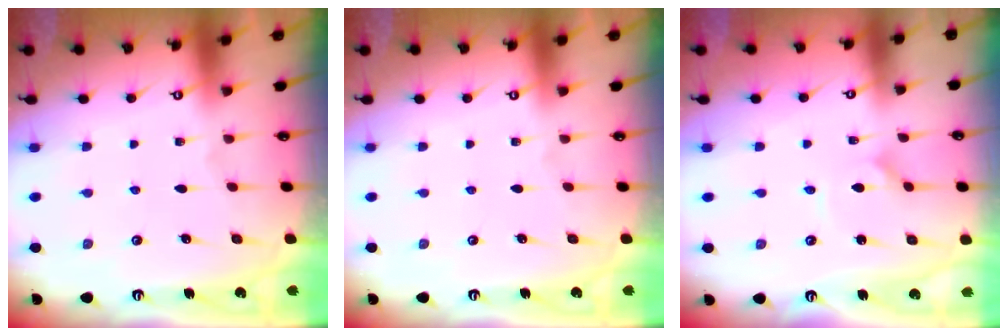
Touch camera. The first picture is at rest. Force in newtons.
{"total": 0.0}
{"total": 1.2, "press": 1.2, "slide": 0.1}